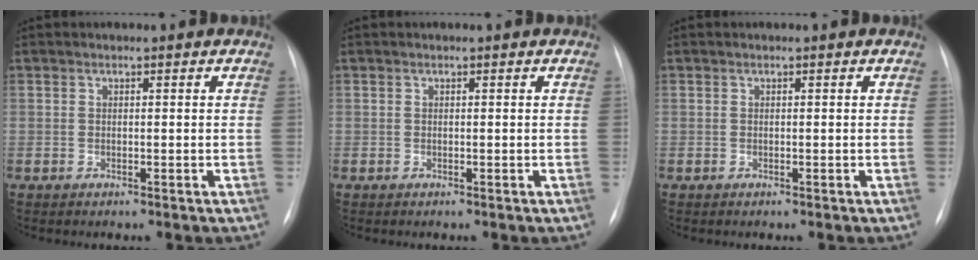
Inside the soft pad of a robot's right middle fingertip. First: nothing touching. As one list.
[{"total": 0.0}, {"total": 0.0}]